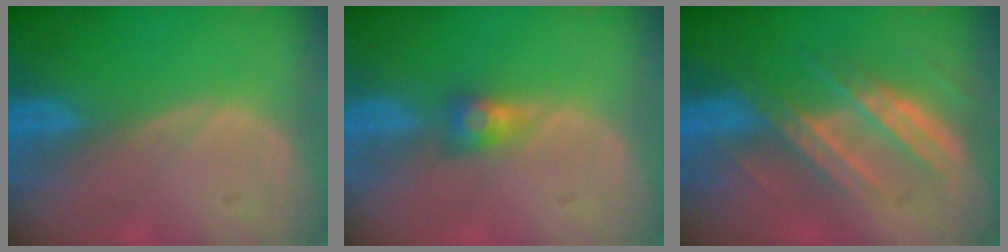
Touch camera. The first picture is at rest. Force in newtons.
{"total": 3.0, "press": 2.5, "slide": 1.7}
{"total": 7.2, "press": 7.1, "slide": 1.4}